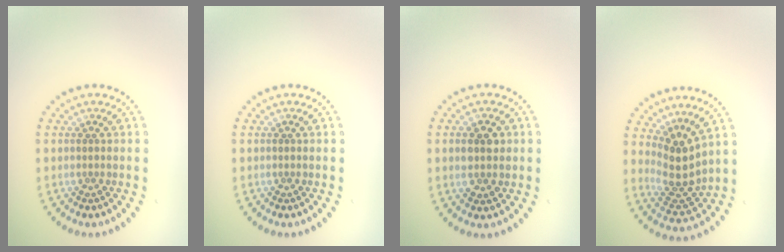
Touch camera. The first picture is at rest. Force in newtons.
{"total": 0.0}
{"total": 2.5, "press": 2.5, "slide": 0.3}
{"total": 3.5, "press": 2.6, "slide": 2.3}